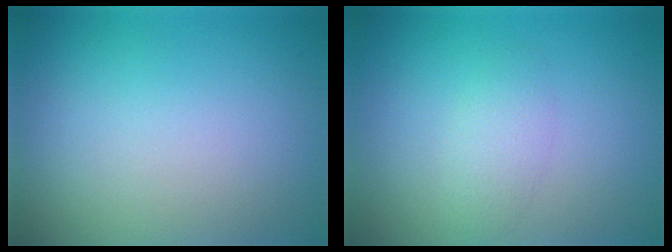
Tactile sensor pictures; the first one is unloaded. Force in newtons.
{"total": 1.8, "press": 1.8, "slide": 0.1}